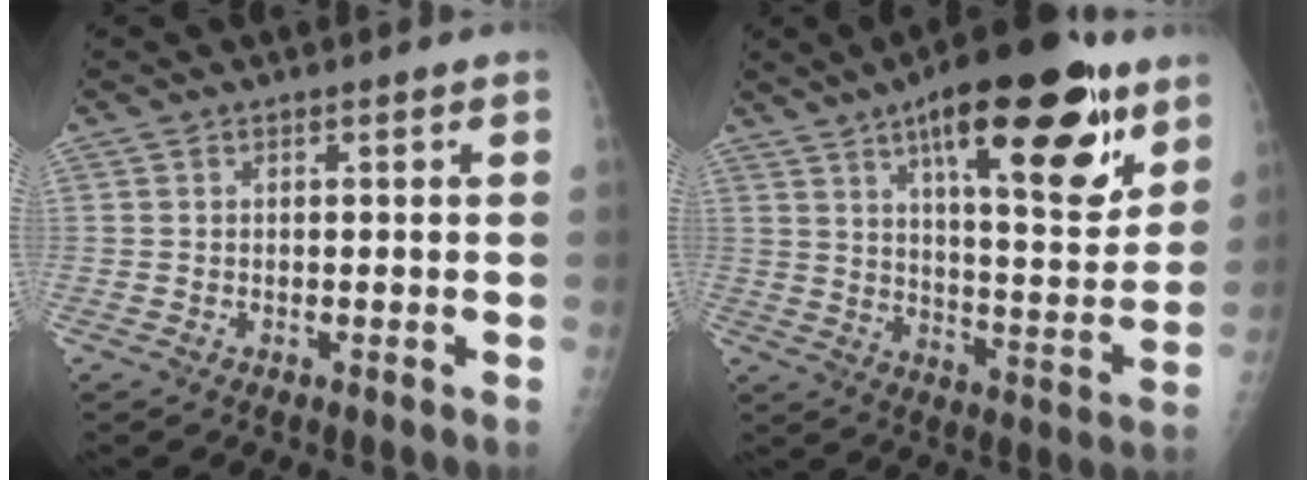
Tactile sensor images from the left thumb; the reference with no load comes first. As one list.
[{"total": 24.2, "force": [13.2, 7.9, 18.8], "torque": [-0.250, -0.051, 0.201]}]